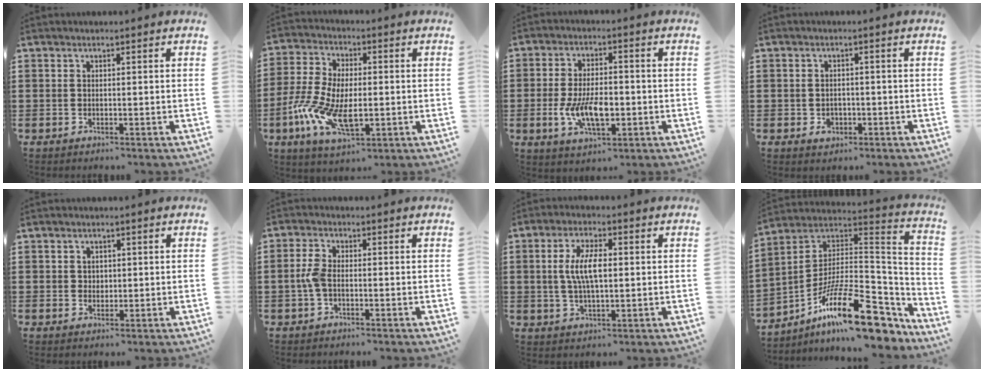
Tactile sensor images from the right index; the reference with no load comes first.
{"total": 10.6, "force": [-2.8, 5.0, 8.9], "torque": [-0.221, -0.014, -0.055]}
{"total": 8.2, "force": [-1.8, 3.9, 7.0], "torque": [-0.139, -0.002, -0.035]}
{"total": 1.9, "force": [-0.8, 1.4, 1.1], "torque": [-0.022, 0.001, -0.018]}
{"total": 1.5, "force": [0.6, 1.3, 0.4], "torque": [-0.012, 0.008, 0.011]}
{"total": 3.3, "force": [-0.7, 1.6, 2.8], "torque": [-0.075, -0.003, -0.019]}
{"total": 6.9, "force": [0.6, 2.5, 6.4], "torque": [-0.138, 0.004, 0.003]}
{"total": 19.0, "force": [-11.3, 5.6, 14.3], "torque": [-0.236, 0.027, -0.190]}